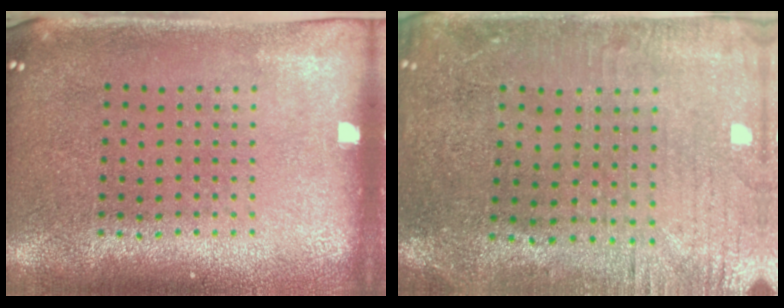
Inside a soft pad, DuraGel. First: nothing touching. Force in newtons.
{"total": 0.7, "press": 0.5, "slide": 0.5}